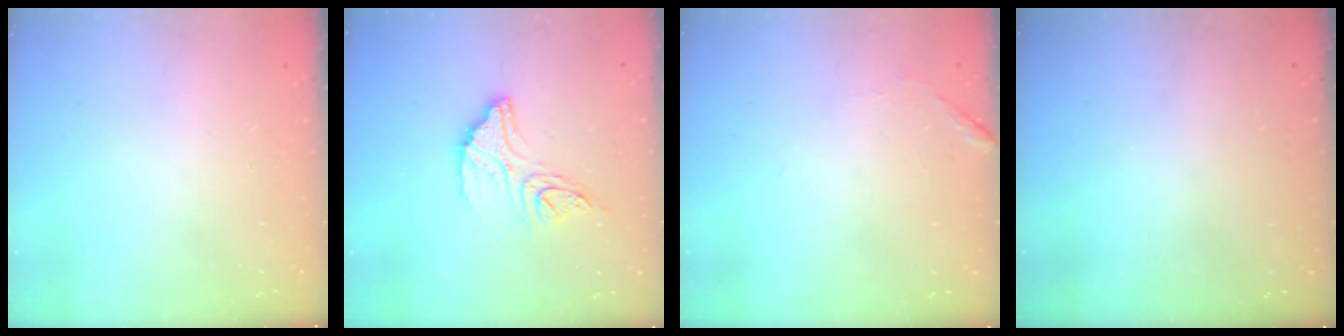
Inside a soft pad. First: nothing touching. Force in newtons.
{"total": 13.1, "press": 13.1, "slide": 1.1}
{"total": 6.7, "press": 6.7, "slide": 0.3}
{"total": 3.1, "press": 3.1, "slide": 0.3}